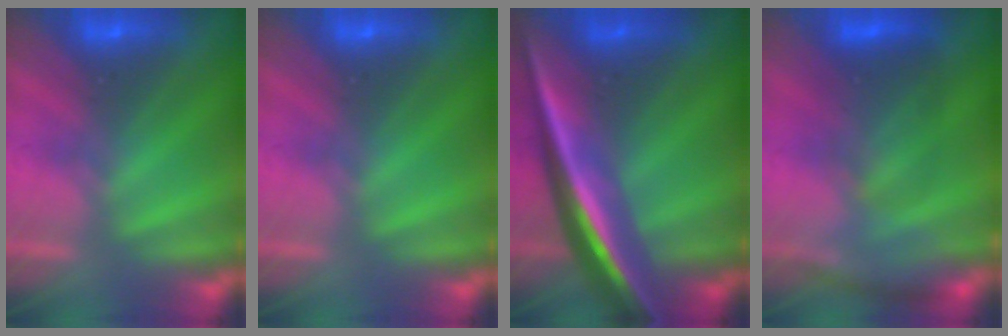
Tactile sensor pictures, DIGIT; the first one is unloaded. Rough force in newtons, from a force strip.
{"total": 0.0}
{"total": 8.6}
{"total": 2.8}